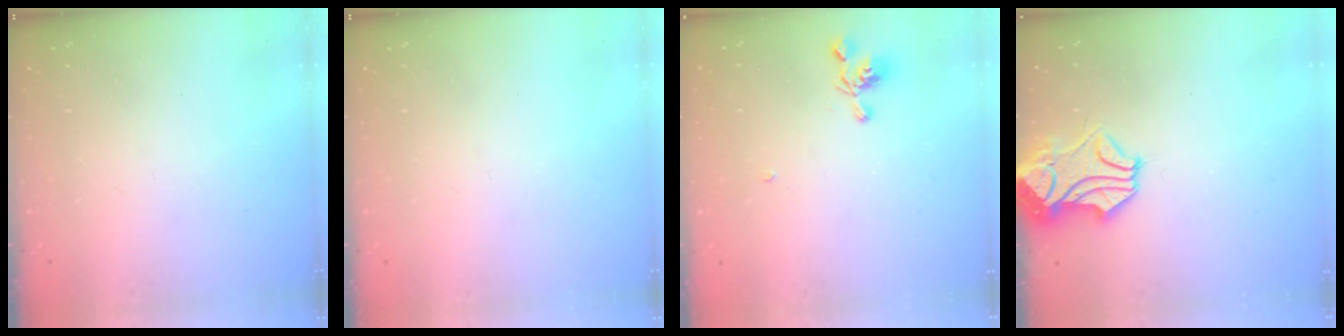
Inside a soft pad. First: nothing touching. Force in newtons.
{"total": 0.0}
{"total": 5.3, "press": 5.3, "slide": 0.2}
{"total": 2.1, "press": 1.4, "slide": 1.5}